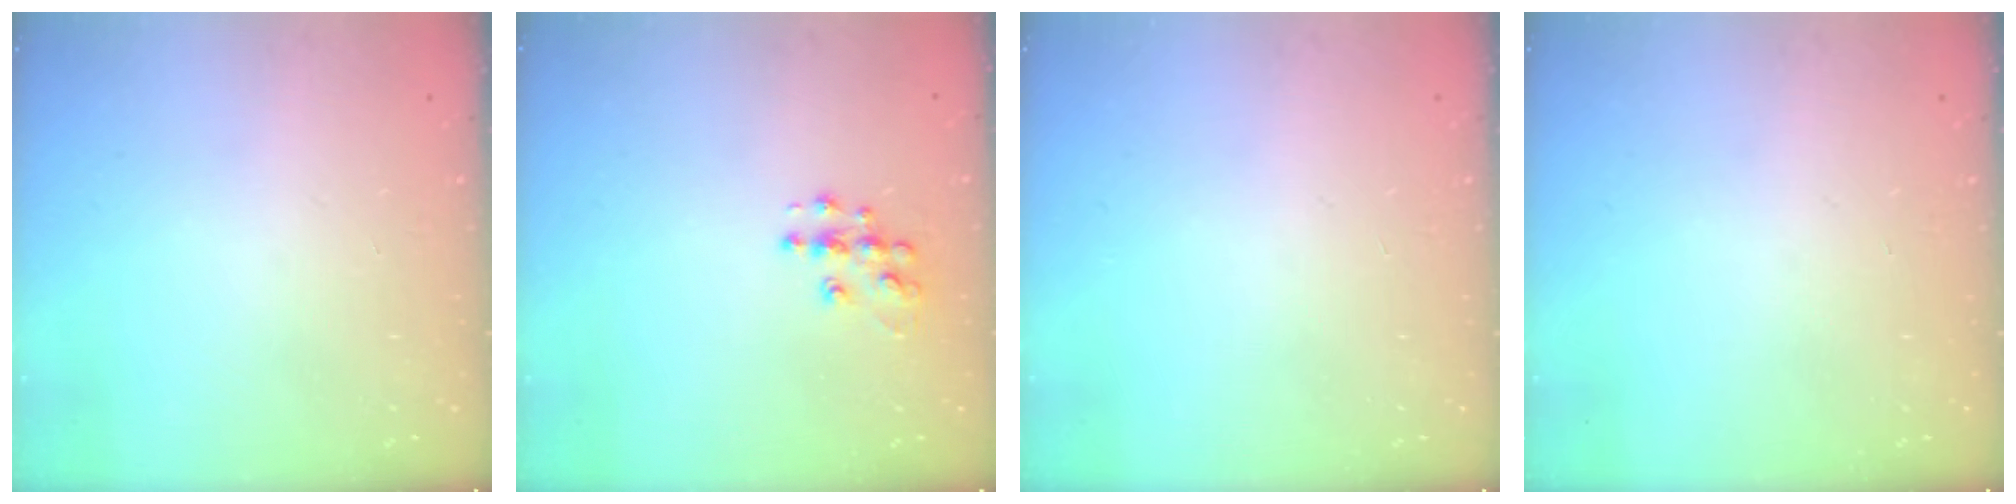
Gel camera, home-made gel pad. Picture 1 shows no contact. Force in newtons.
{"total": 7.9, "press": 7.9, "slide": 0.3}
{"total": 0.0}
{"total": 0.0}